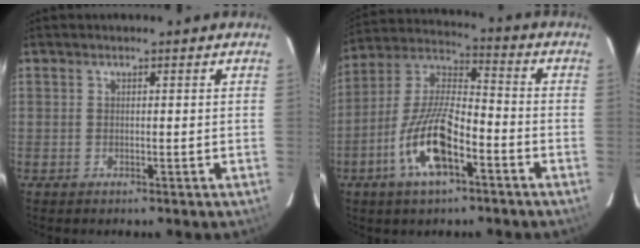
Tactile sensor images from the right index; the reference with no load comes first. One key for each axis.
{"total": 14.1, "fx": -6.5, "fy": 4.7, "fz": 11.6, "tx": -0.246, "ty": -0.004, "tz": -0.125}